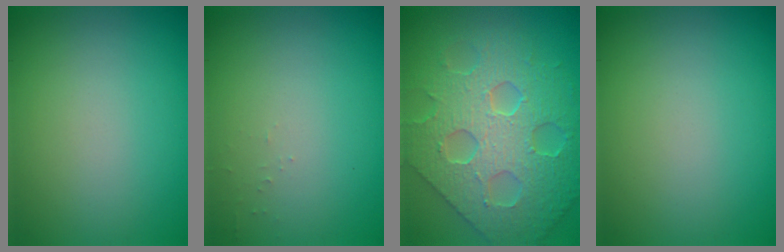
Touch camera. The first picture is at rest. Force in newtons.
{"total": 0.5, "press": 0.5, "slide": 0.2}
{"total": 6.9, "press": 6.1, "slide": 3.3}
{"total": 0.0}